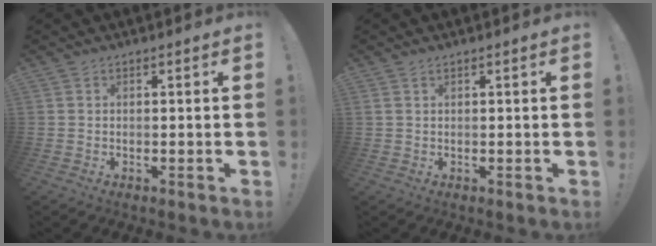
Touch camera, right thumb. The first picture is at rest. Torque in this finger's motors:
{"motor_torque": [0.09, -0.08, 0.14, 0.12, -0.03]}